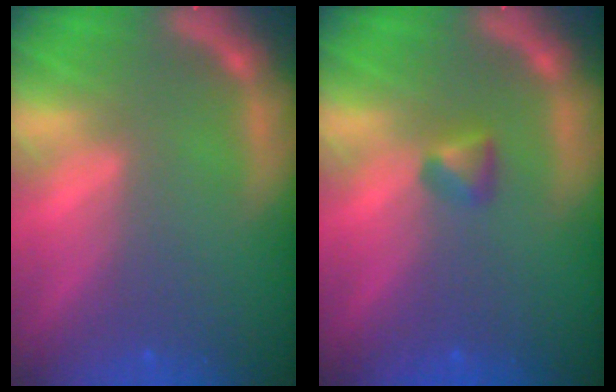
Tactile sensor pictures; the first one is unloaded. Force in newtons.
{"total": 1.4}